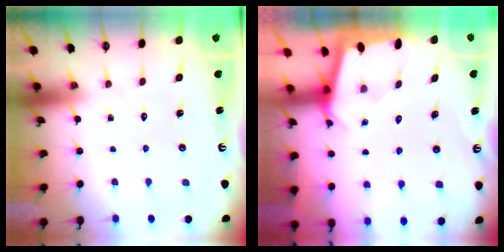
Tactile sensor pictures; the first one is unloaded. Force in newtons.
{"total": 1.7, "press": 1.6, "slide": 0.2}